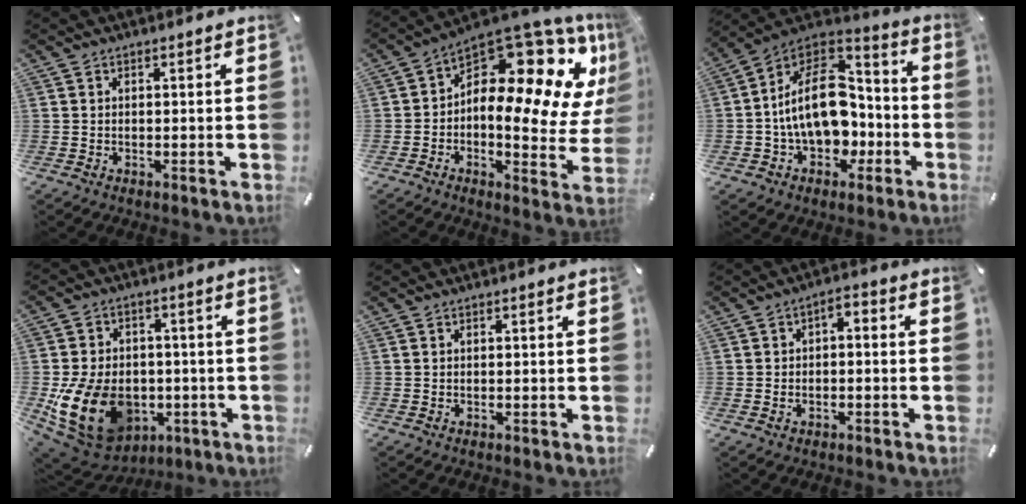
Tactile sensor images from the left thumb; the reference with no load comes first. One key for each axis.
{"total": 15.7, "fx": 7.6, "fy": 7.7, "fz": 11.5, "tx": -0.159, "ty": -0.094, "tz": 0.118}
{"total": 19.2, "fx": -1.4, "fy": 14.0, "fz": 13.0, "tx": -0.234, "ty": 0.000, "tz": -0.018}
{"total": 16.6, "fx": -3.8, "fy": 12.5, "fz": 10.2, "tx": -0.219, "ty": 0.009, "tz": -0.058}
{"total": 0.0}
{"total": 3.6, "fx": -1.7, "fy": 2.0, "fz": 2.5, "tx": -0.034, "ty": 0.014, "tz": -0.035}